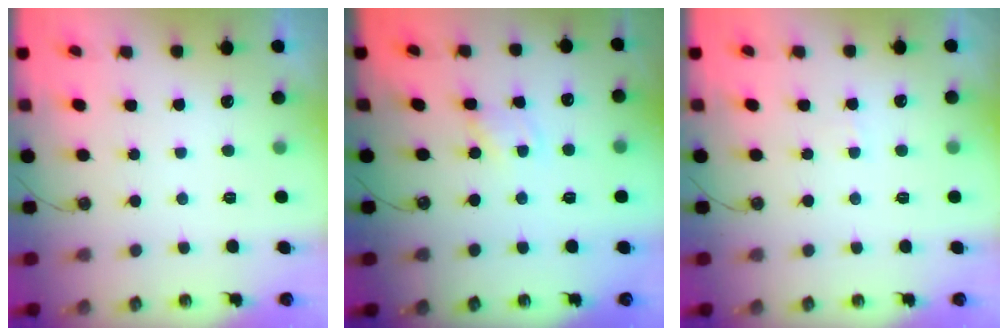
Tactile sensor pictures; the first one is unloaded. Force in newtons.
{"total": 1.4, "press": 1.4, "slide": 0.2}
{"total": 3.1, "press": 3.1, "slide": 0.3}